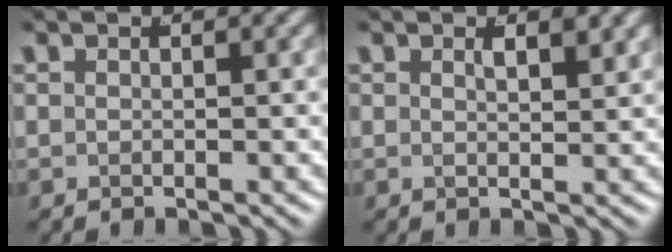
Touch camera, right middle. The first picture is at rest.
{"total": 1.3, "force": [0.6, -0.5, 1.1], "torque": [-0.017, -0.006, 0.014]}